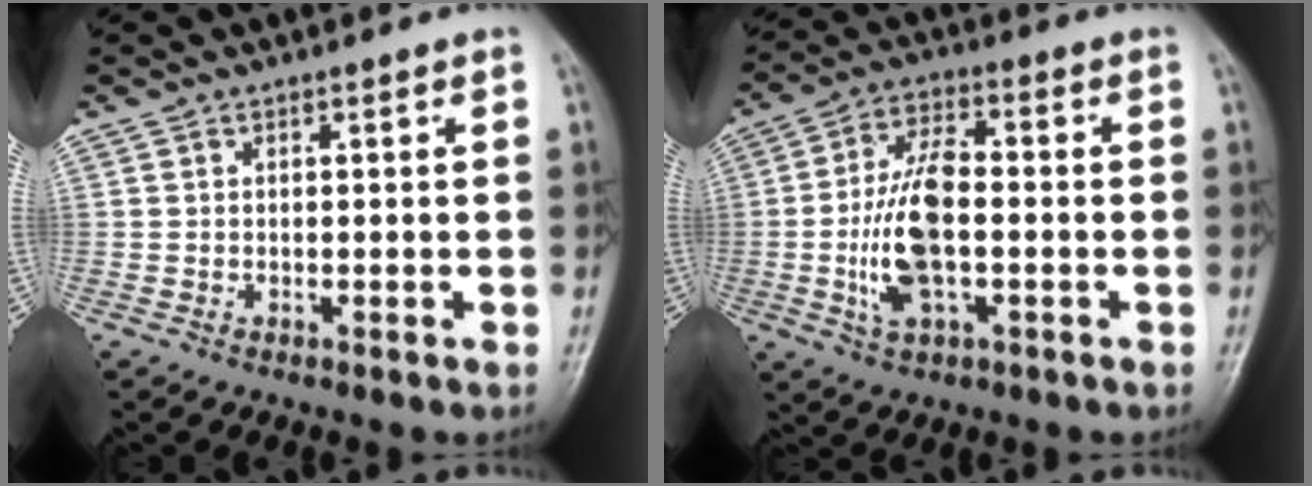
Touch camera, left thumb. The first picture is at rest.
{"total": 12.5, "force": [-1.9, 5.7, 11.0], "torque": [-0.219, 0.016, -0.036]}